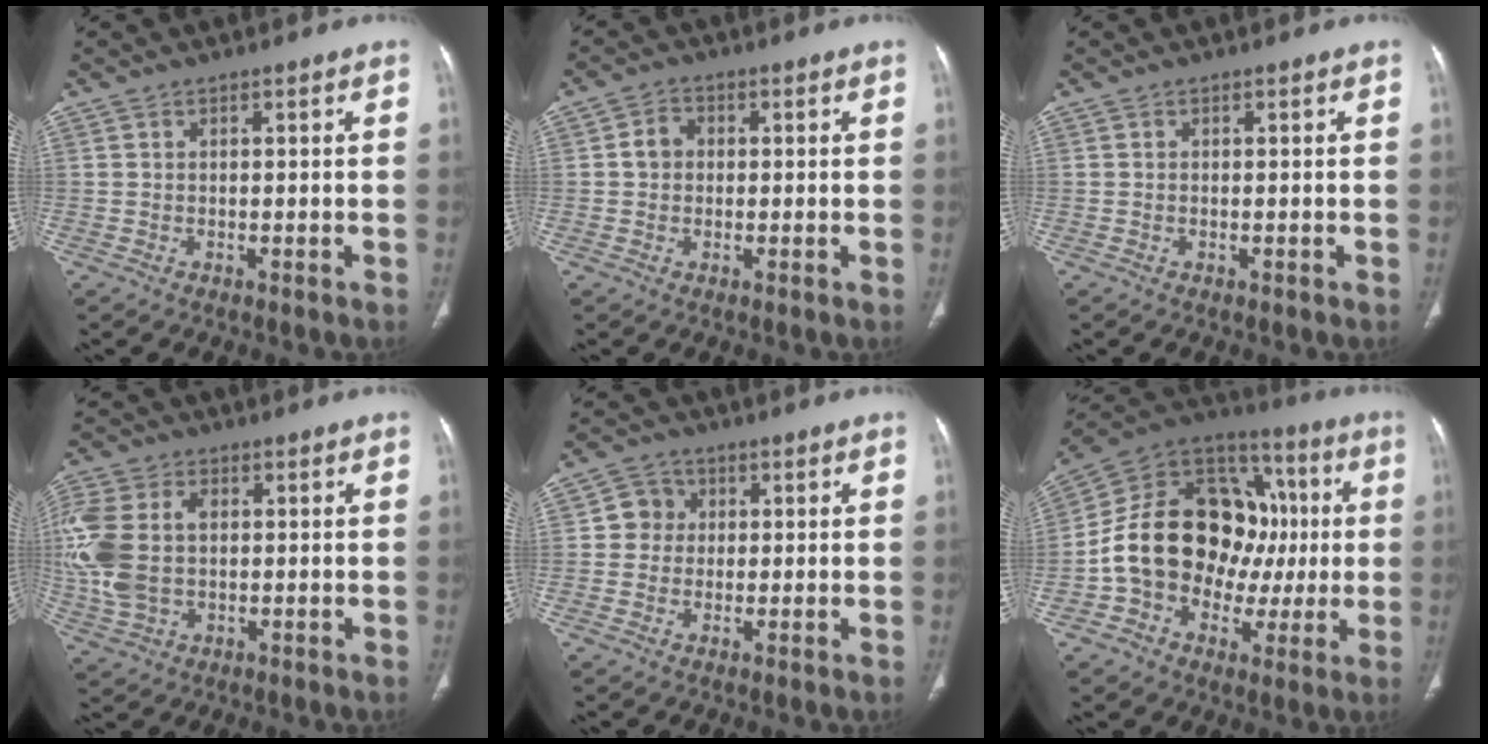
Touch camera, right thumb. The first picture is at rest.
{"total": 3.3, "force": [0.1, 2.9, 1.7], "torque": [-0.019, 0.012, -0.004]}
{"total": 0.0}
{"total": 15.2, "force": [0.9, 10.4, 11.1], "torque": [-0.273, 0.012, 0.023]}
{"total": 4.5, "force": [0.6, 4.3, 1.2], "torque": [0.006, 0.007, 0.004]}
{"total": 24.4, "force": [-0.4, 18.3, 16.2], "torque": [-0.223, 0.052, -0.003]}